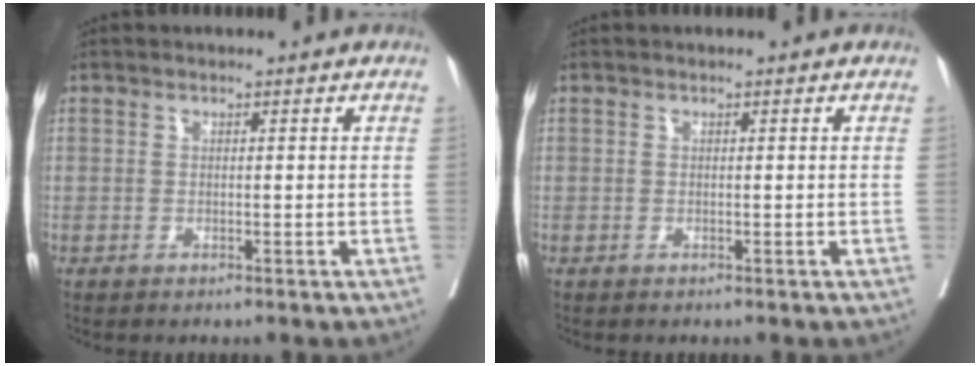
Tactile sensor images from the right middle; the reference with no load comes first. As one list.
[{"total": 0.0}]